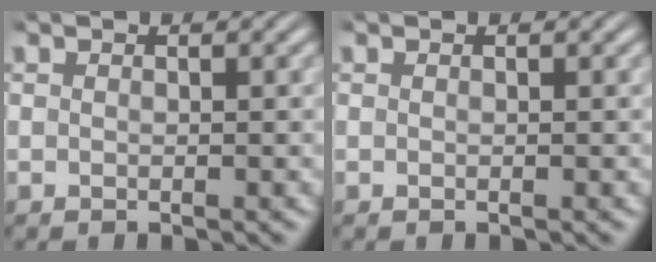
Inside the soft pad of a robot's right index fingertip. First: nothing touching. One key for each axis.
{"total": 0.0}